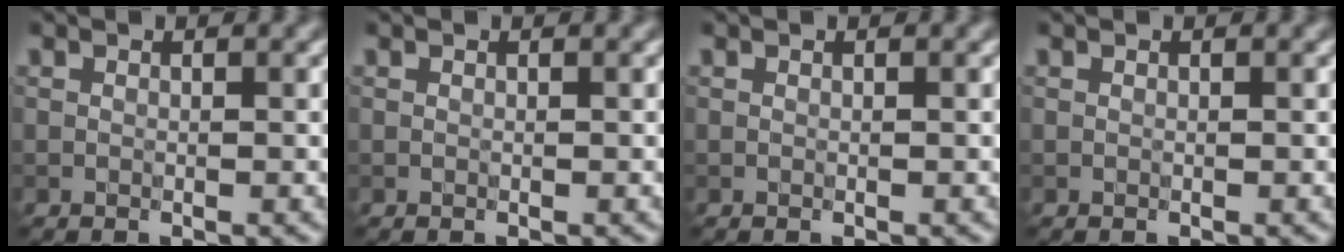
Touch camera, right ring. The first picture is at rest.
{"total": 0.0}
{"total": 0.0}
{"total": 0.0}